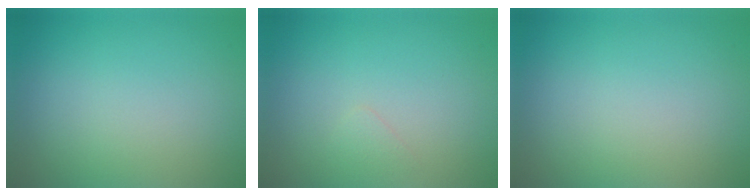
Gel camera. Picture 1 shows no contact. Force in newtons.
{"total": 0.6, "press": 0.6, "slide": 0.1}
{"total": 0.0}